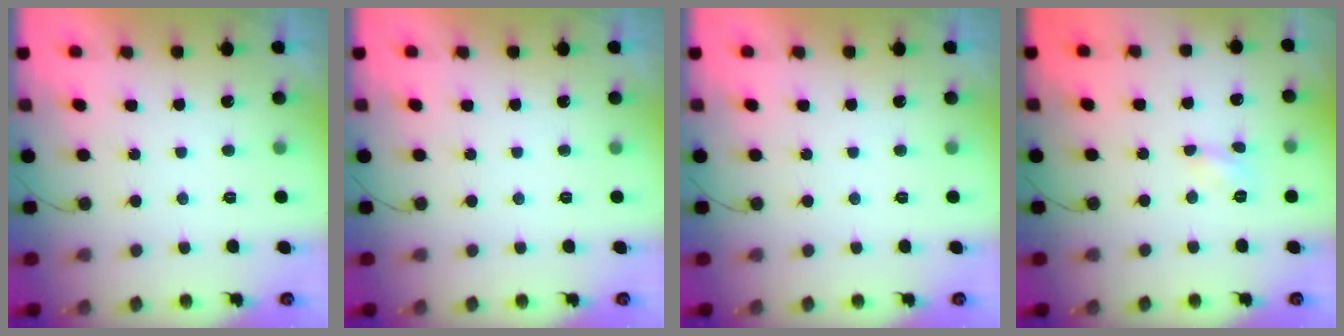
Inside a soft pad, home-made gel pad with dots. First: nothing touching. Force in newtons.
{"total": 0.0}
{"total": 0.0}
{"total": 3.8, "press": 3.7, "slide": 0.5}